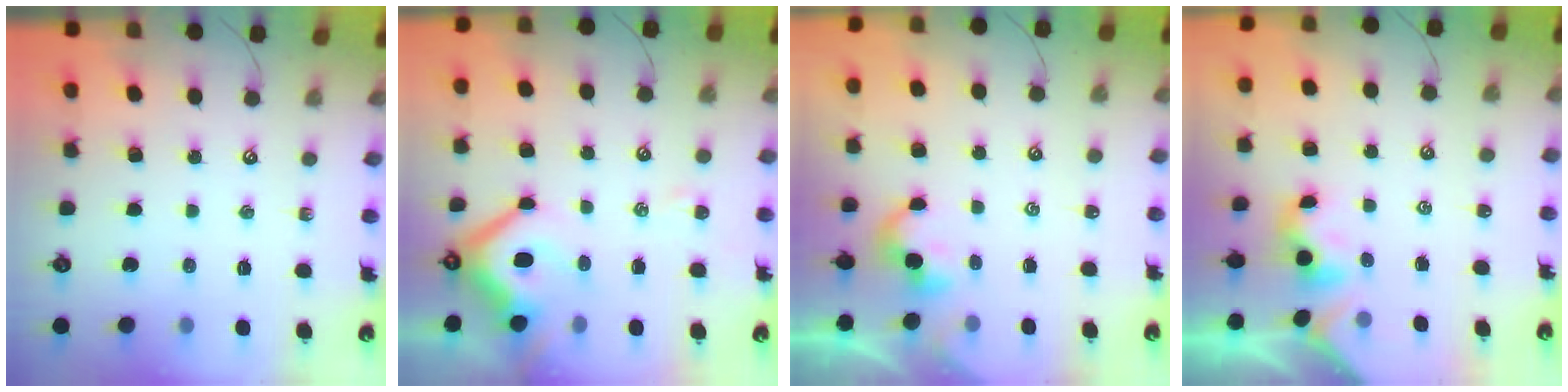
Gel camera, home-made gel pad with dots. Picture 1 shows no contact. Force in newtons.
{"total": 10.1, "press": 10.0, "slide": 1.5}
{"total": 0.0}
{"total": 1.1, "press": 1.0, "slide": 0.4}